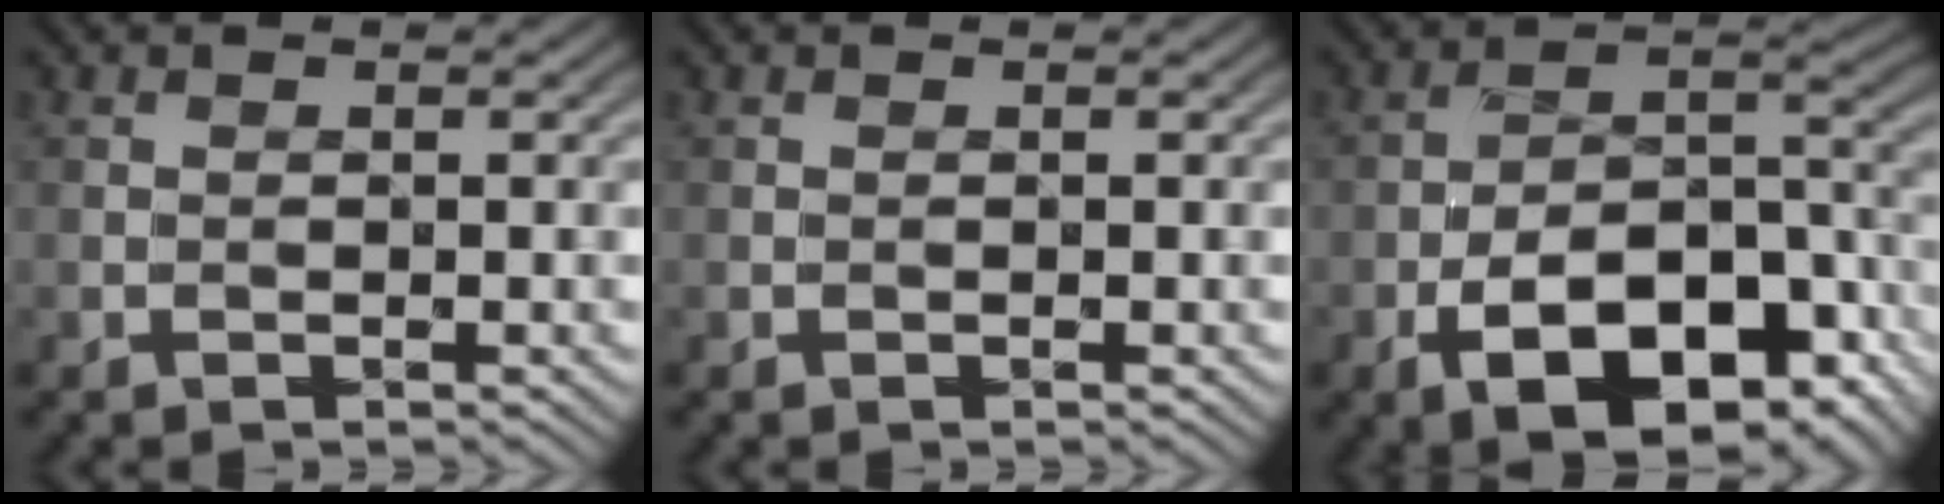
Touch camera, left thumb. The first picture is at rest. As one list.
[{"total": 0.0}, {"total": 14.5, "force": [-8.3, 6.9, 9.6], "torque": [-0.155, -0.021, -0.124]}]